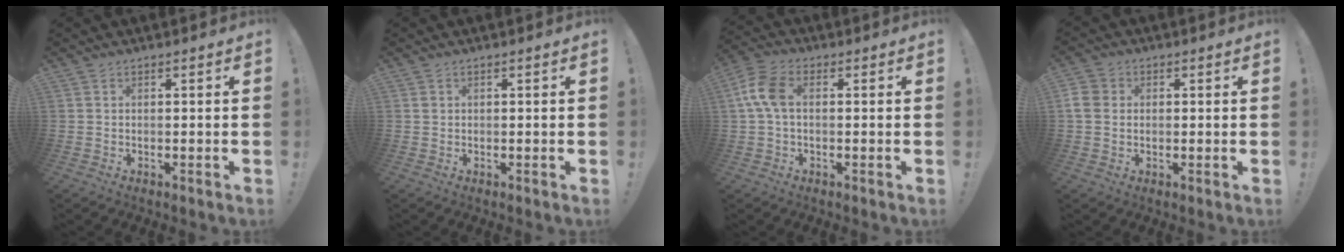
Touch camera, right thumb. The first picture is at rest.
{"total": 0.7, "force": [0.3, 0.7, 0.1], "torque": [-0.002, 0.002, 0.006]}
{"total": 8.2, "force": [0.8, 5.0, 6.5], "torque": [-0.143, 0.016, 0.020]}
{"total": 5.4, "force": [0.1, 4.8, 2.5], "torque": [-0.060, 0.012, 0.004]}